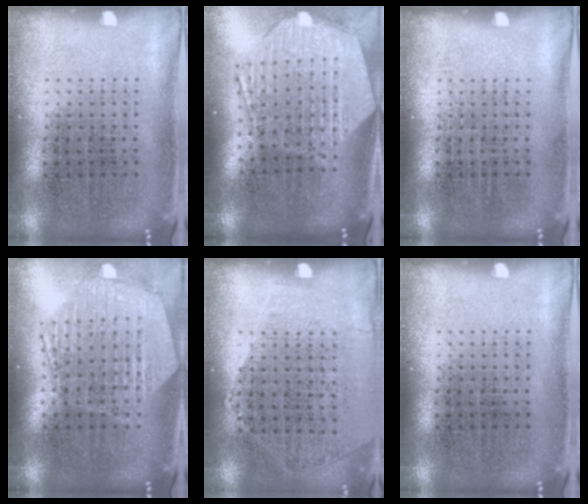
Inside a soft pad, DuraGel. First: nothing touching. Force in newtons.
{"total": 3.0, "press": 2.4, "slide": 1.8}
{"total": 0.0}
{"total": 1.2, "press": 1.2, "slide": 0.2}
{"total": 1.2, "press": 0.9, "slide": 0.7}
{"total": 0.0}